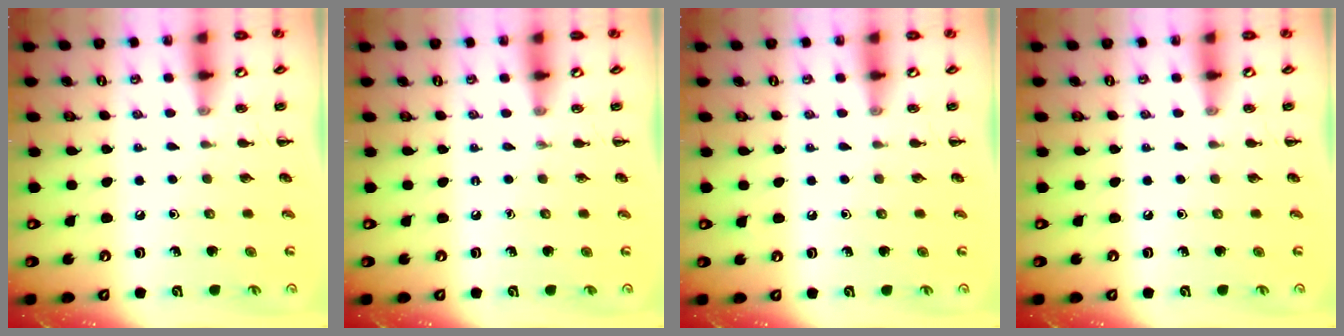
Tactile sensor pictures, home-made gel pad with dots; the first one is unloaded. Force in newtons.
{"total": 0.0}
{"total": 0.0}
{"total": 0.0}